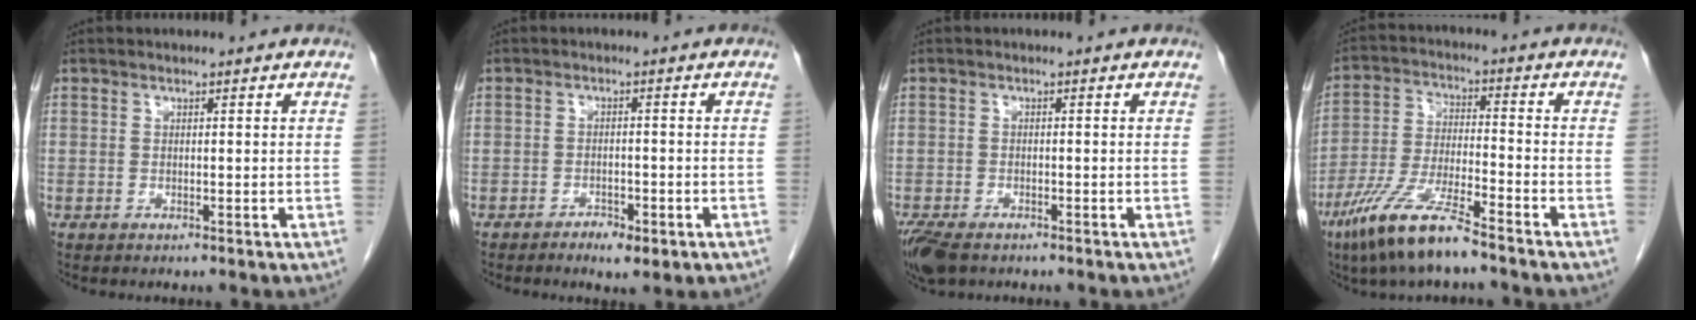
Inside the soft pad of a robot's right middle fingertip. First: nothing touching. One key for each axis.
{"total": 3.4, "fx": -2.1, "fy": 1.3, "fz": 2.4, "tx": -0.037, "ty": 0.001, "tz": -0.026}
{"total": 6.1, "fx": -4.4, "fy": 2.7, "fz": 3.3, "tx": -0.066, "ty": -0.012, "tz": -0.076}
{"total": 11.1, "fx": -7.9, "fy": 1.1, "fz": 7.8, "tx": -0.164, "ty": -0.026, "tz": -0.152}